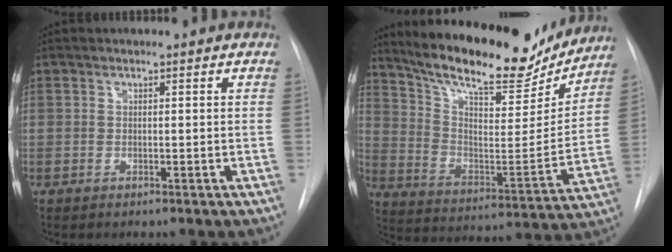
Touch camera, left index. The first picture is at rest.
{"total": 21.9, "force": [18.6, 5.5, 10.1], "torque": [-0.168, -0.025, 0.280]}